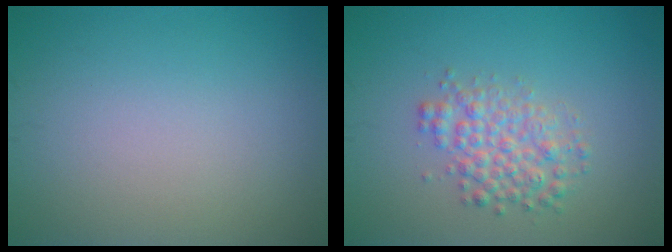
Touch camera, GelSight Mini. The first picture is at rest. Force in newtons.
{"total": 3.3, "press": 3.3, "slide": 0.1}